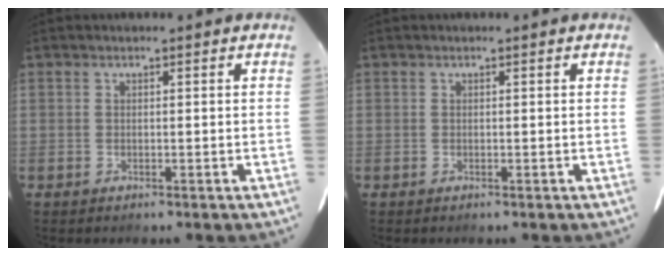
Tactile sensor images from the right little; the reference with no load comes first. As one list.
[{"total": 0.0}]